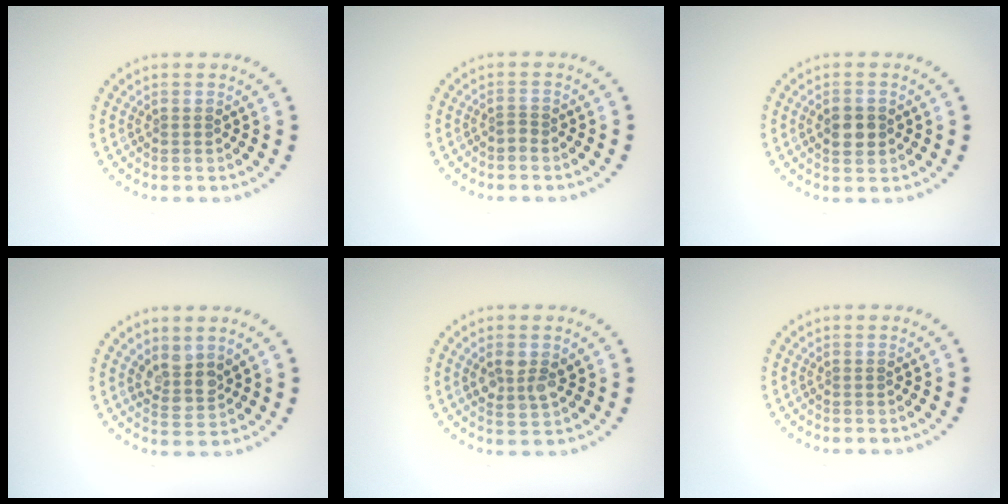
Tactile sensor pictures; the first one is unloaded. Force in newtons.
{"total": 0.6, "press": 0.3, "slide": 0.5}
{"total": 2.6, "press": 2.6, "slide": 0.0}
{"total": 2.5, "press": 2.0, "slide": 1.5}
{"total": 2.6, "press": 2.5, "slide": 0.7}
{"total": 0.0}